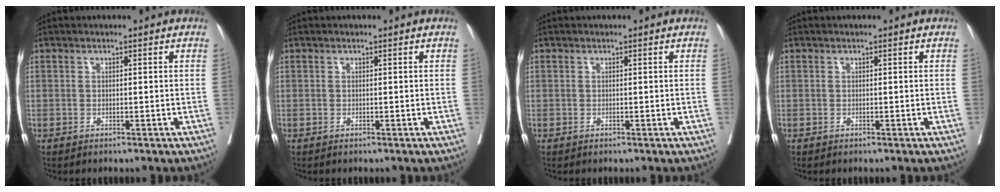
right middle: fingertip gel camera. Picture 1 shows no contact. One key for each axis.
{"total": 0.0}
{"total": 0.0}
{"total": 0.0}